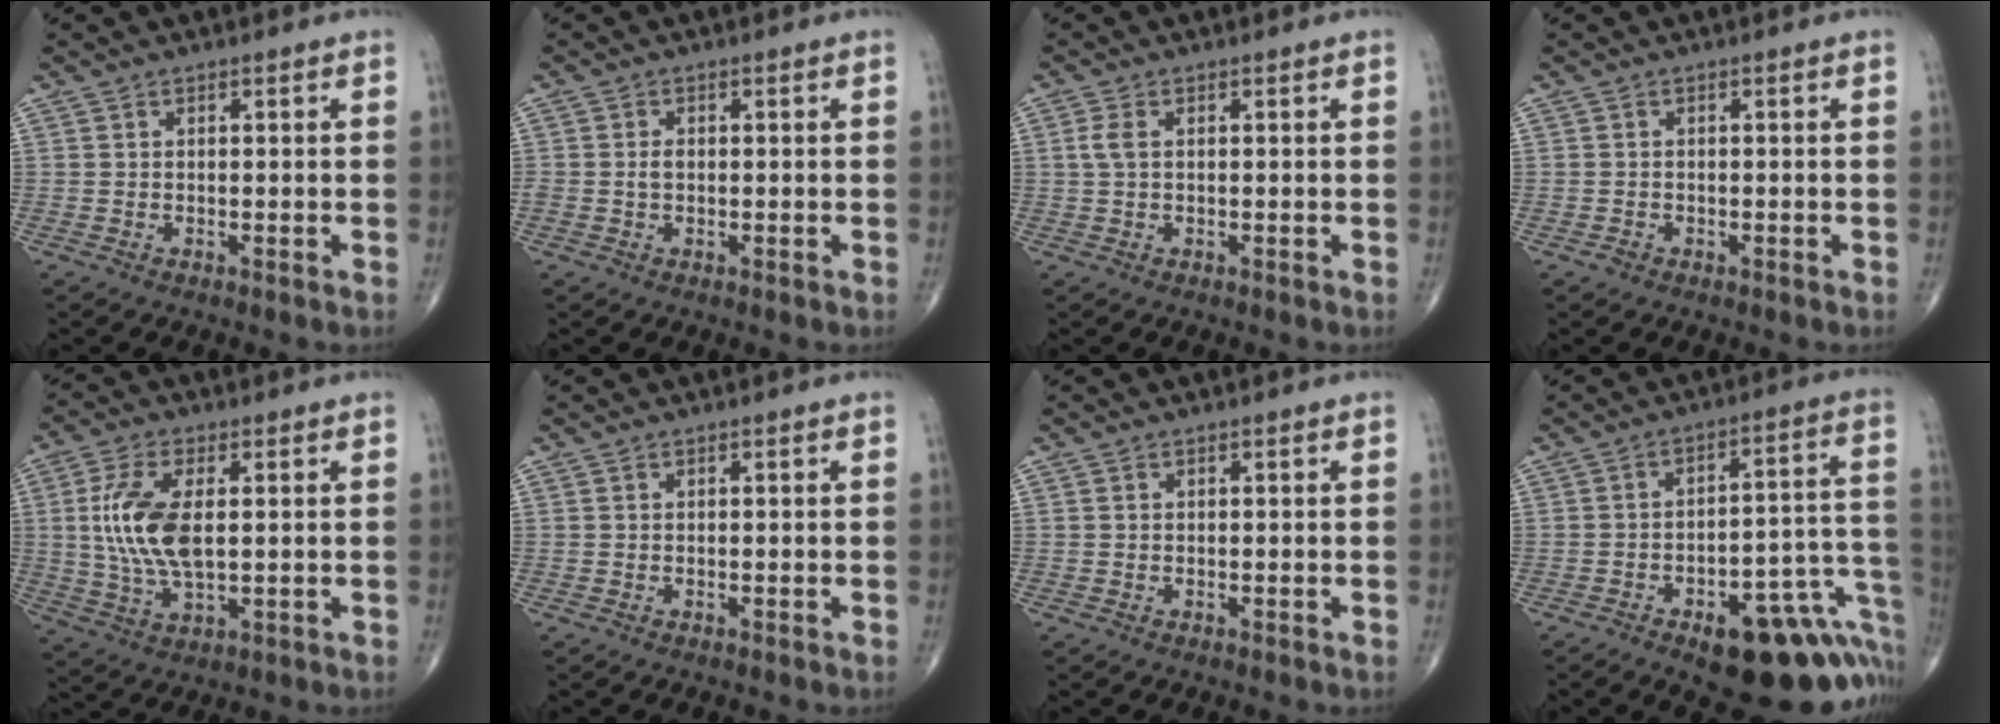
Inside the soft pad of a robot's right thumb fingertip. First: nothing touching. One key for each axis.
{"total": 1.5, "fx": -0.1, "fy": 1.0, "fz": 1.1, "tx": -0.021, "ty": 0.001, "tz": -0.002}
{"total": 2.2, "fx": 0.4, "fy": 1.1, "fz": 1.8, "tx": -0.050, "ty": 0.008, "tz": 0.007}
{"total": 0.8, "fx": -0.5, "fy": 0.6, "fz": 0.2, "tx": -0.001, "ty": 0.003, "tz": -0.012}
{"total": 12.0, "fx": 1.3, "fy": 5.7, "fz": 10.5, "tx": -0.224, "ty": -0.006, "tz": 0.029}
{"total": 0.0}
{"total": 0.0}
{"total": 21.4, "fx": -9.1, "fy": 9.0, "fz": 17.2, "tx": -0.140, "ty": 0.073, "tz": -0.106}